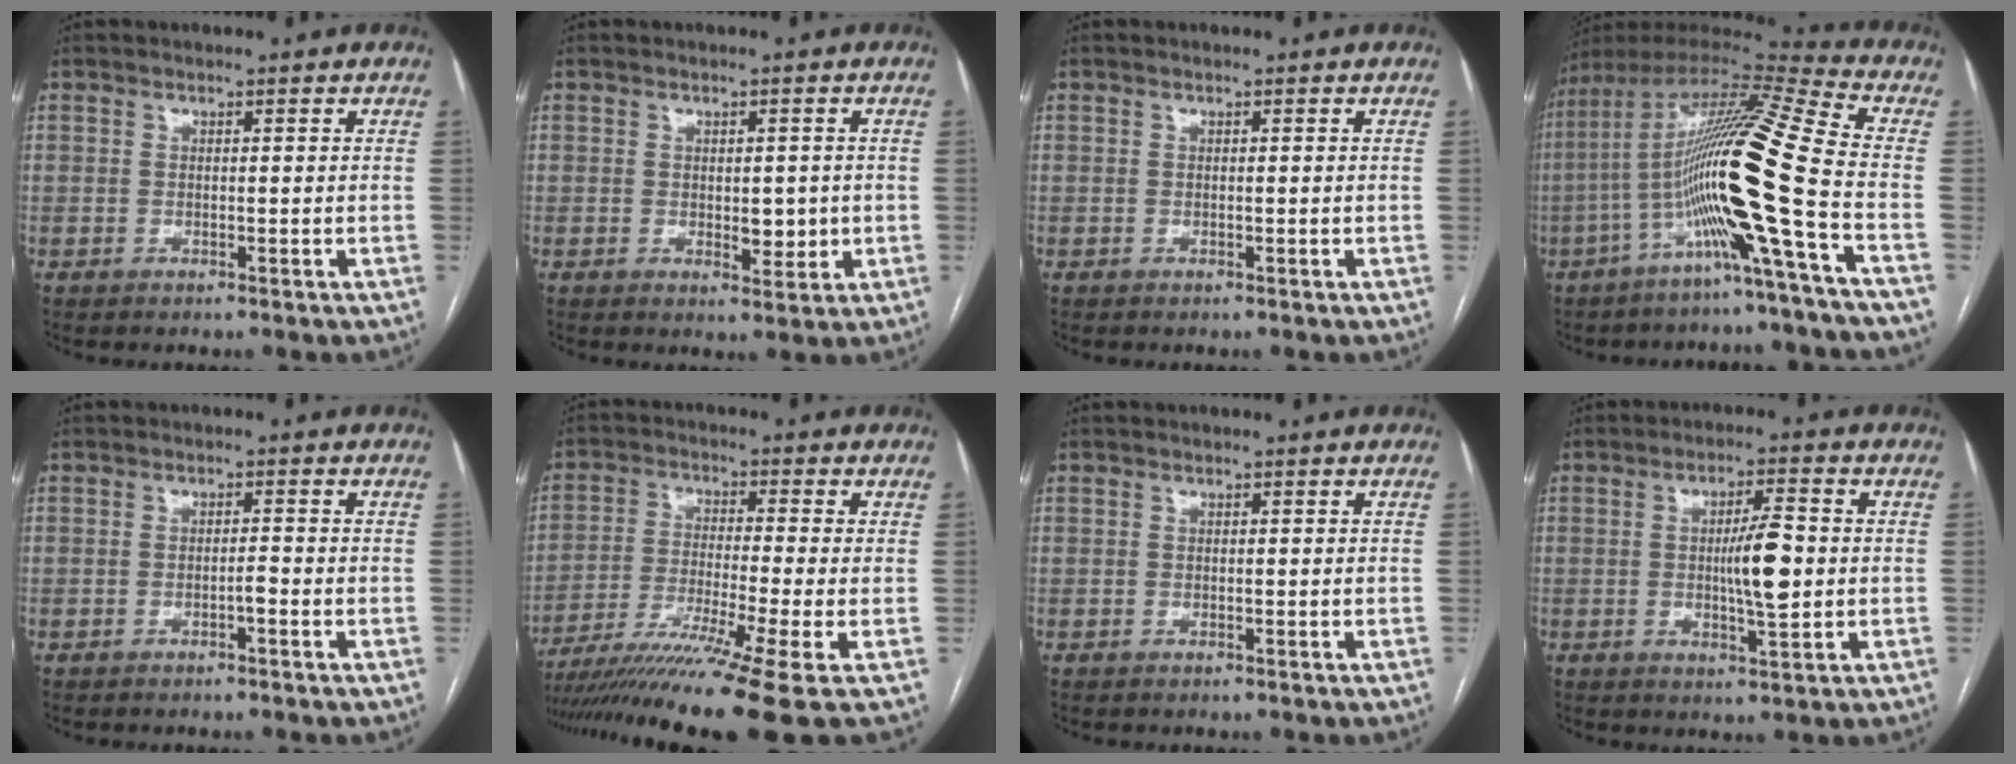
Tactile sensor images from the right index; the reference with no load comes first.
{"total": 4.4, "force": [-0.3, 2.2, 3.8], "torque": [-0.047, -0.005, 0.004]}
{"total": 0.0}
{"total": 19.9, "force": [-5.6, -1.5, 19.0], "torque": [-0.366, -0.002, -0.120]}
{"total": 1.1, "force": [-0.6, 0.1, 0.9], "torque": [-0.016, 0.002, -0.012]}
{"total": 15.6, "force": [-11.2, -3.0, 10.4], "torque": [-0.173, -0.040, -0.191]}
{"total": 0.0}
{"total": 7.1, "force": [-0.1, 1.0, 7.0], "torque": [-0.120, 0.000, 0.000]}